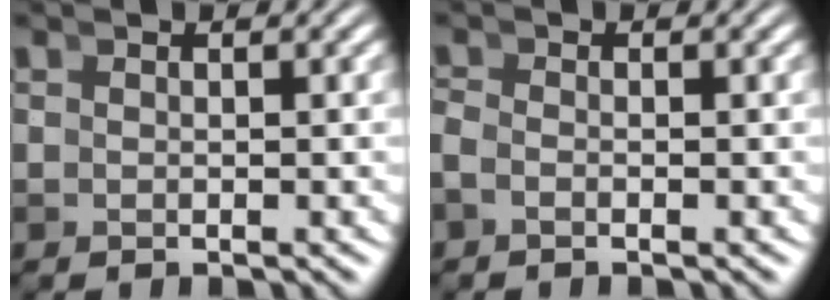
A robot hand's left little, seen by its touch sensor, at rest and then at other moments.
{"total": 1.1, "force": [-0.9, 0.4, 0.6], "torque": [-0.017, -0.009, -0.016]}